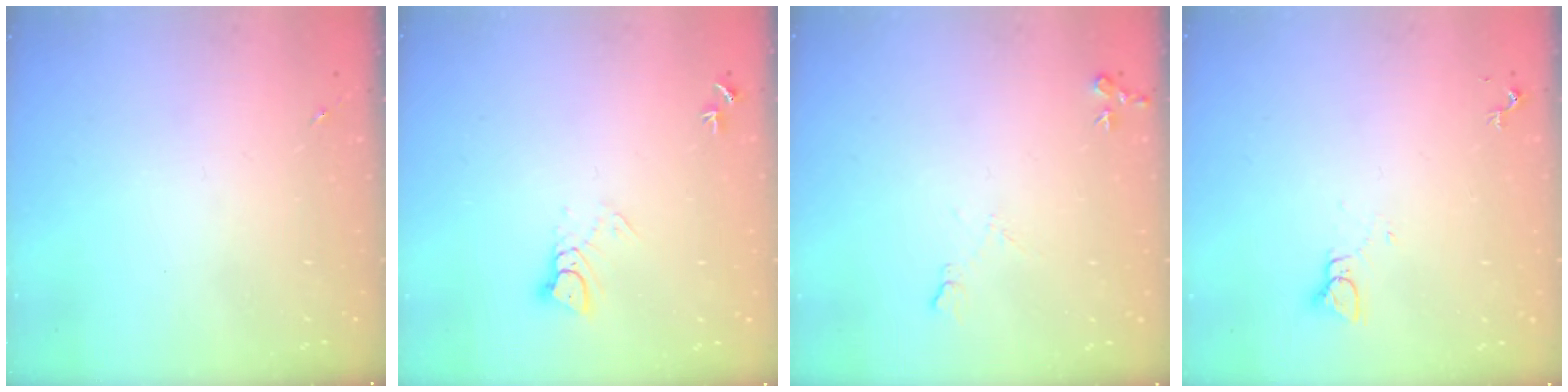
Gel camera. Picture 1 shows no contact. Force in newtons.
{"total": 4.6, "press": 4.5, "slide": 0.5}
{"total": 6.9, "press": 6.8, "slide": 1.0}
{"total": 2.8, "press": 2.8, "slide": 0.1}